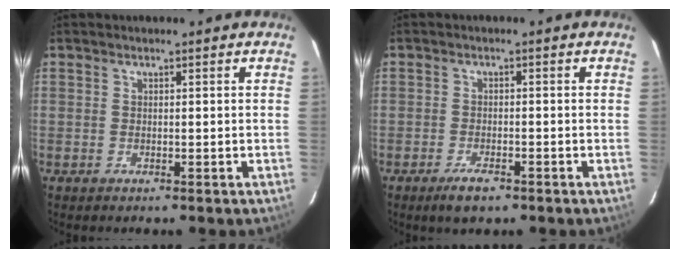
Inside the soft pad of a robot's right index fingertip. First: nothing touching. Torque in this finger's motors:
{"motor_torque": [0.25, -0.27, 0.11, 0.00]}